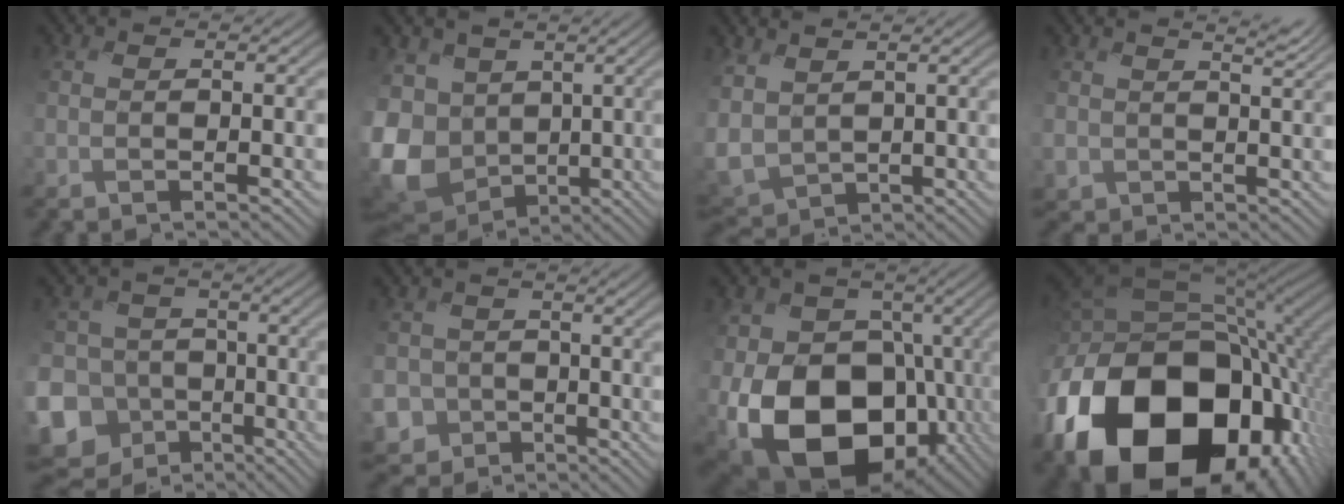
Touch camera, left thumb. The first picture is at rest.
{"total": 13.0, "force": [-2.3, 10.2, 7.7], "torque": [-0.227, -0.023, -0.046]}
{"total": 5.7, "force": [1.1, 4.3, 3.6], "torque": [-0.132, -0.013, 0.015]}
{"total": 2.4, "force": [2.2, 1.0, -0.2], "torque": [-0.010, -0.004, 0.036]}
{"total": 14.8, "force": [-8.0, 12.0, 3.2], "torque": [-0.124, -0.020, -0.138]}
{"total": 5.7, "force": [-2.7, 5.0, -0.4], "torque": [-0.010, -0.020, -0.073]}
{"total": 20.5, "force": [-7.1, 14.7, 12.5], "torque": [-0.260, -0.023, -0.116]}
{"total": 21.3, "force": [-8.3, 15.2, 12.4], "torque": [-0.296, -0.061, -0.115]}